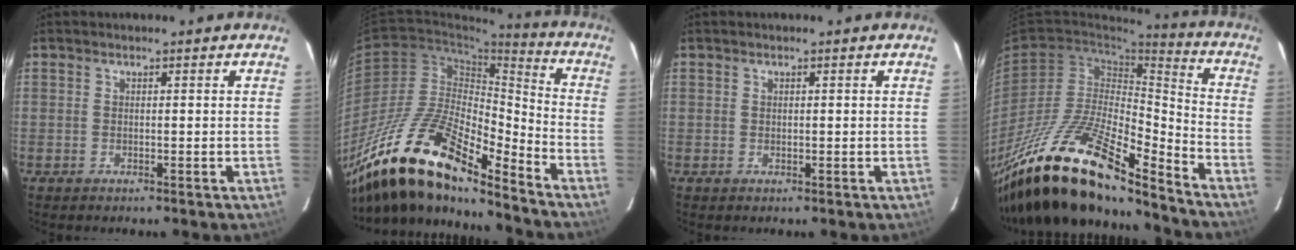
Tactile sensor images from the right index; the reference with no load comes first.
{"total": 23.0, "force": [-17.6, 6.0, 13.5], "torque": [-0.243, -0.016, -0.330]}
{"total": 0.0}
{"total": 25.9, "force": [-19.5, 6.7, 15.7], "torque": [-0.287, -0.032, -0.348]}